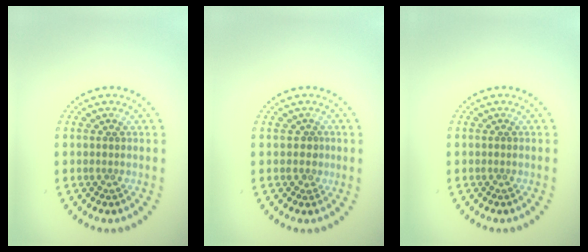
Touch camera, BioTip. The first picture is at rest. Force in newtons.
{"total": 0.6, "press": 0.4, "slide": 0.5}
{"total": 0.0}